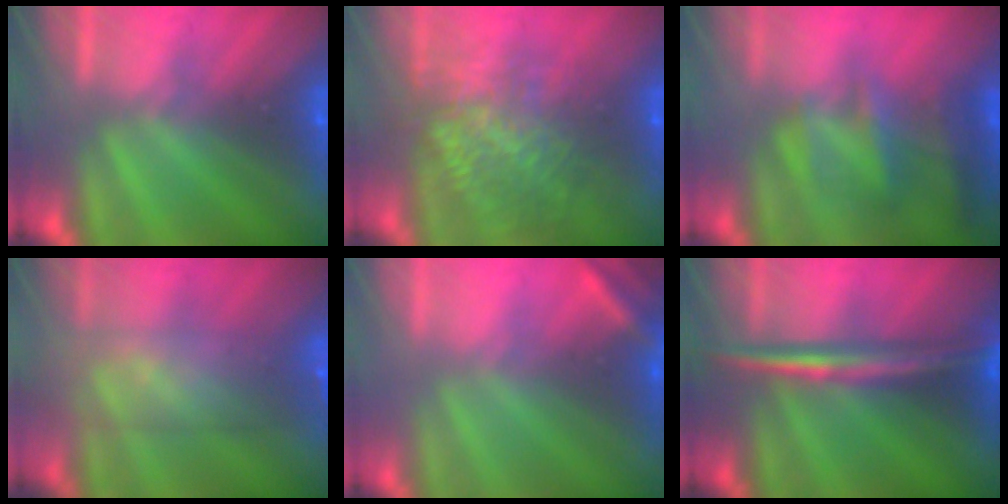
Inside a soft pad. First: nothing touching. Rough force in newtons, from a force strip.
{"total": 8.9}
{"total": 4.7}
{"total": 9.8}
{"total": 2.6}
{"total": 2.9}